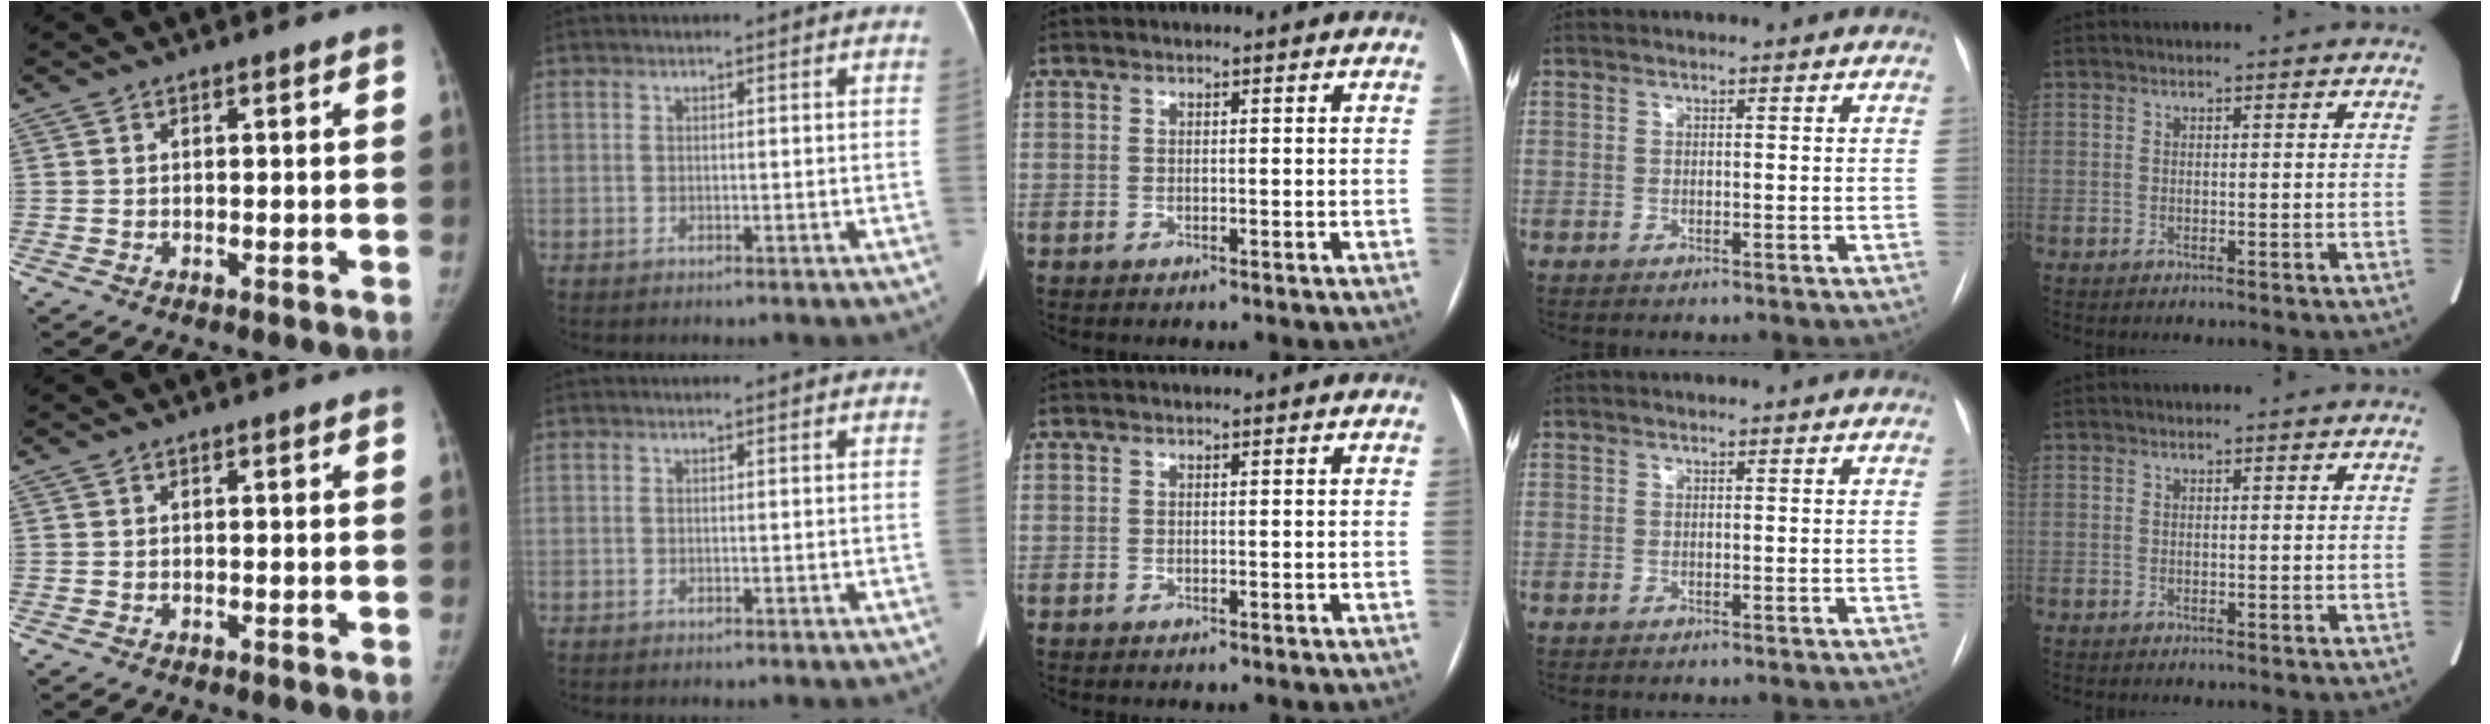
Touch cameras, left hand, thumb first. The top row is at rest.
{}